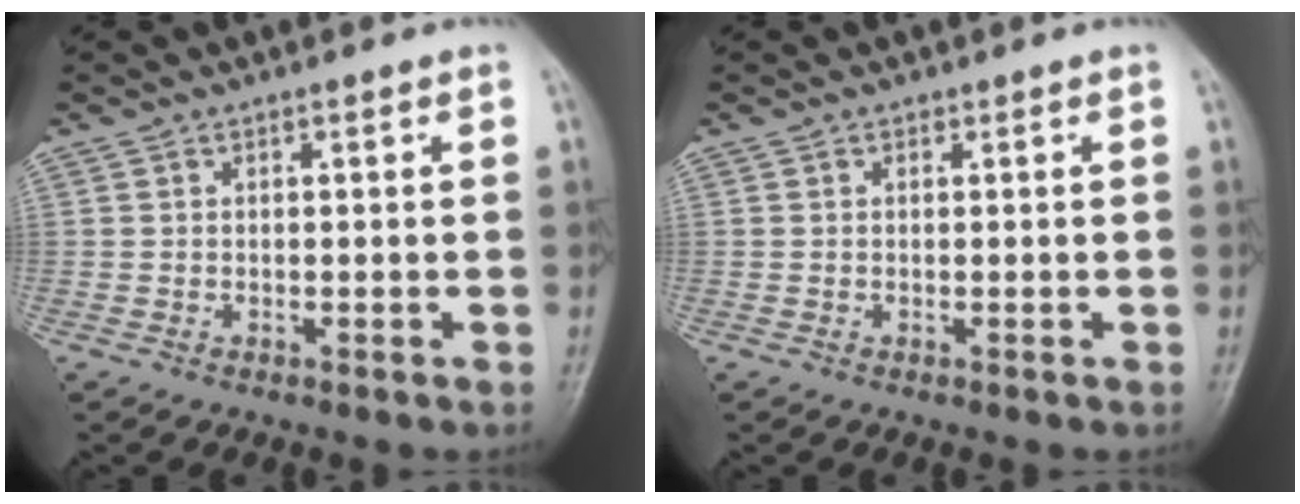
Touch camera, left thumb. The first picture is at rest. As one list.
[{"total": 0.0}]